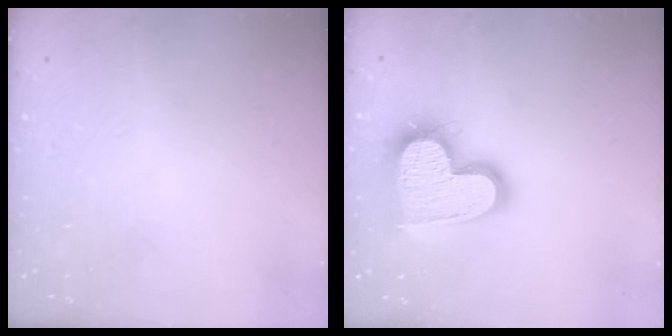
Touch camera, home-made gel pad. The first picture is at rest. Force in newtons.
{"total": 20.6, "press": 20.5, "slide": 1.4}